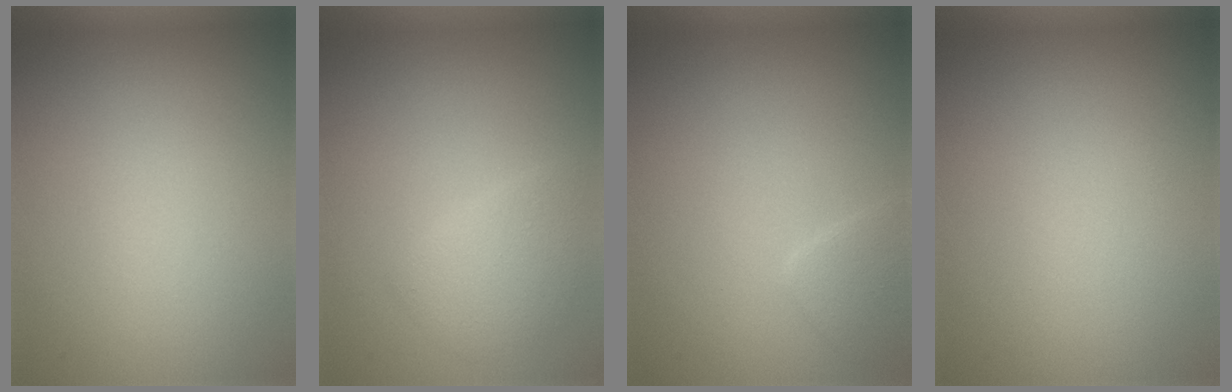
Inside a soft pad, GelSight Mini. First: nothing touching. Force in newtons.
{"total": 2.2, "press": 2.2, "slide": 0.0}
{"total": 1.6, "press": 1.6, "slide": 0.1}
{"total": 0.0}